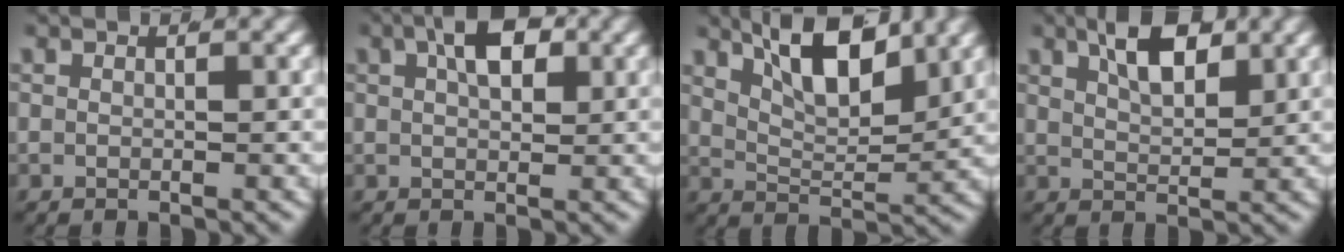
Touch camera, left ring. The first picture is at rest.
{"total": 4.0, "force": [1.7, 1.5, 3.3], "torque": [-0.044, 0.000, 0.028]}
{"total": 7.2, "force": [4.5, 2.7, 5.0], "torque": [-0.079, -0.007, 0.080]}
{"total": 4.9, "force": [2.9, 1.8, 3.6], "torque": [-0.057, -0.006, 0.052]}